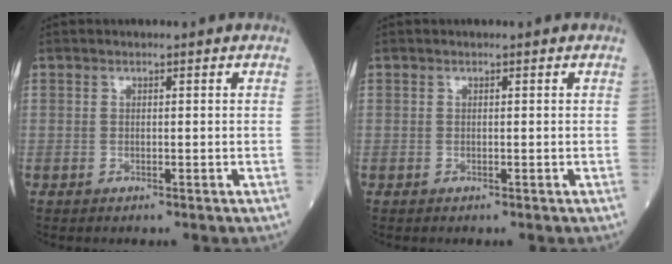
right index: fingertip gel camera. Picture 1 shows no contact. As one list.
[{"total": 0.0}]